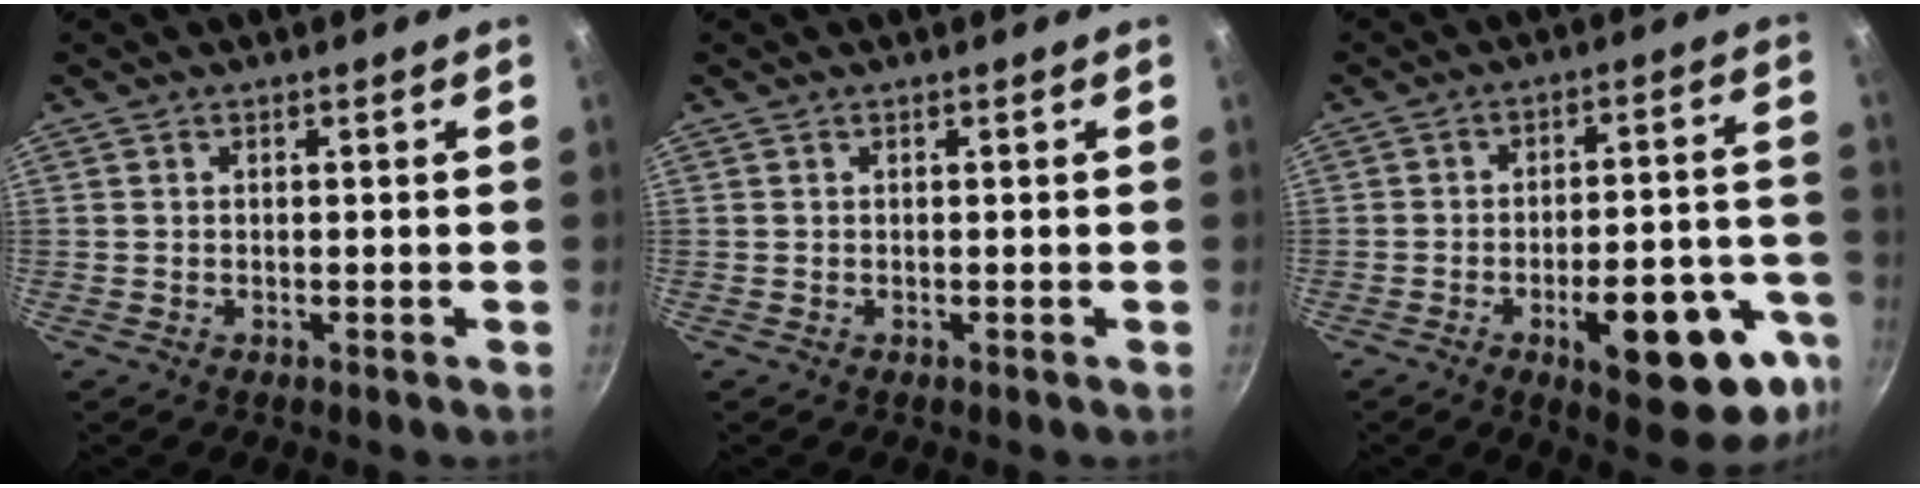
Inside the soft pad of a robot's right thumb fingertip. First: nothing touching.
{"total": 0.0}
{"total": 19.5, "force": [-8.5, 7.6, 15.8], "torque": [-0.154, 0.033, -0.107]}